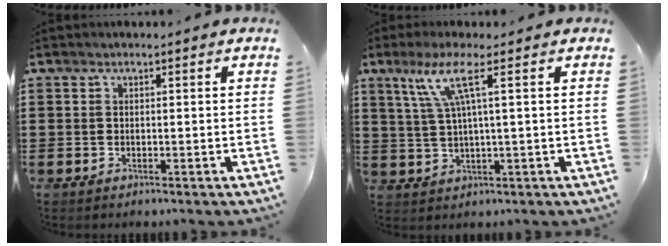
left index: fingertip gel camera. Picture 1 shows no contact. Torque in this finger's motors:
{"motor_torque": [2.14, 0.00, 0.30, 0.16]}